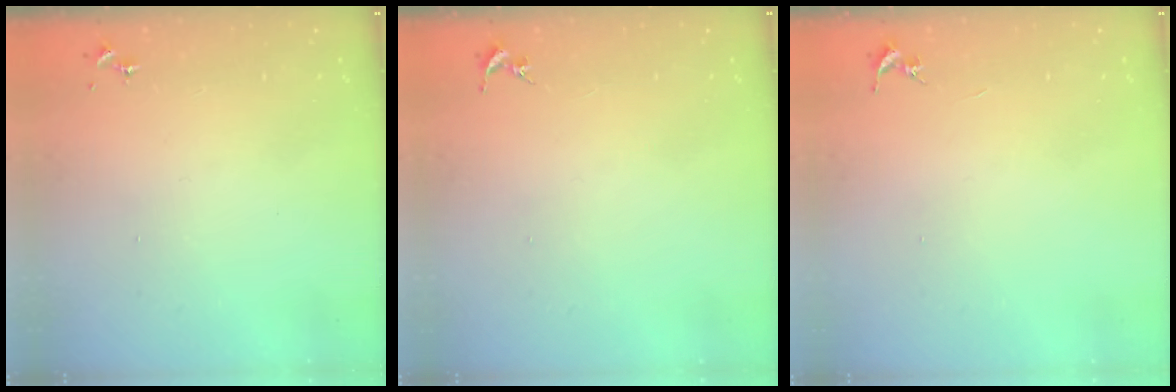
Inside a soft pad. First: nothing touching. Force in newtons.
{"total": 0.0}
{"total": 0.0}